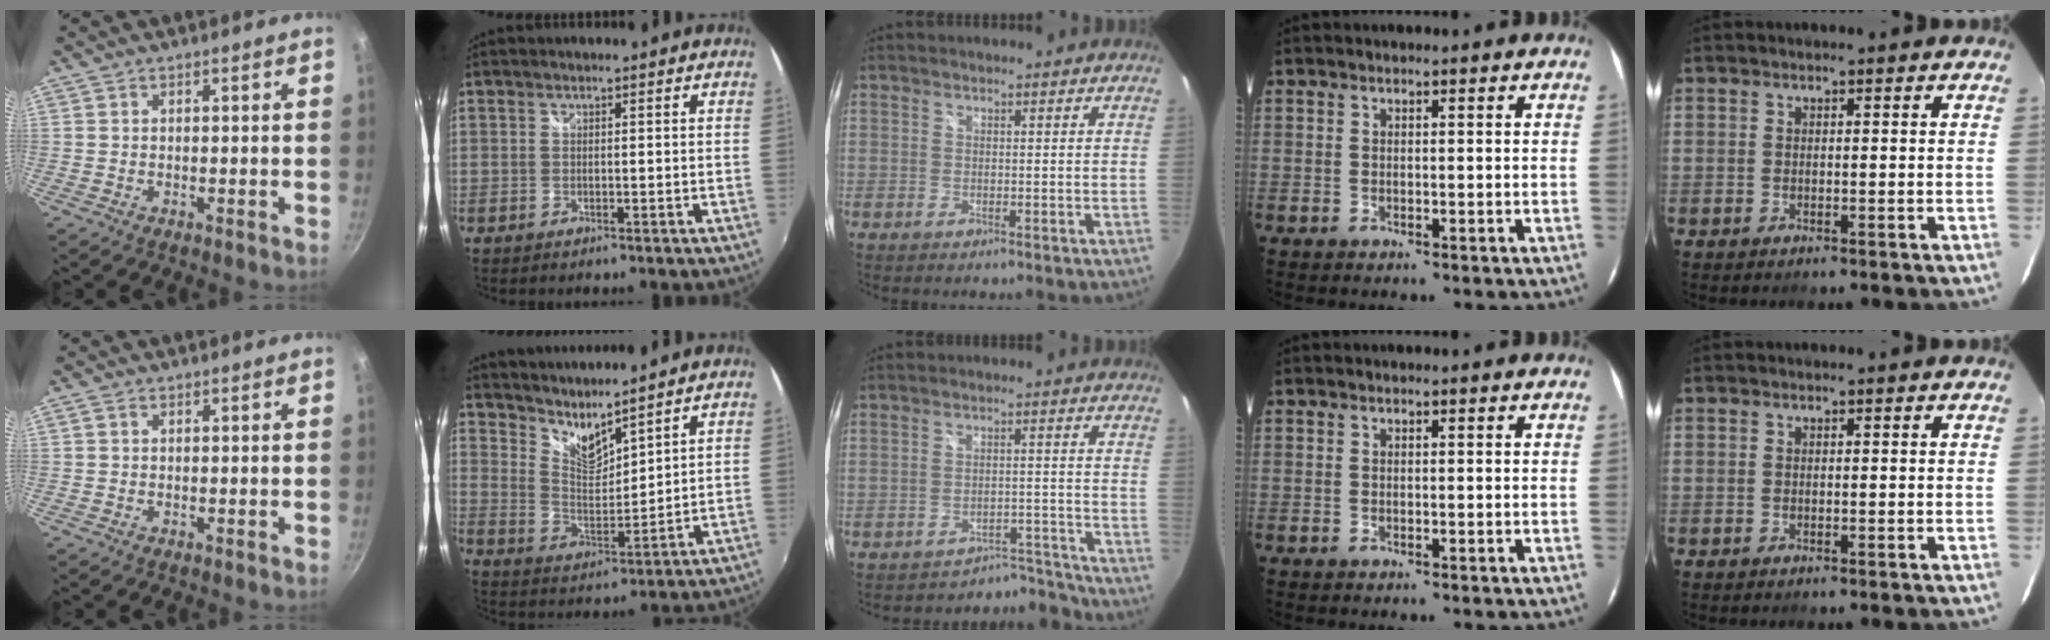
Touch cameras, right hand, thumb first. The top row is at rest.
{"thumb": {"total": 0.8, "force": [0.3, 0.6, 0.4], "torque": [-0.009, 0.004, 0.004]}, "index": {"total": 8.1, "force": [7.2, 1.1, 3.5], "torque": [-0.056, -0.011, 0.134]}, "middle": {"total": 5.4, "force": [-5.1, 1.0, -1.3], "torque": [0.030, 0.030, -0.072]}}